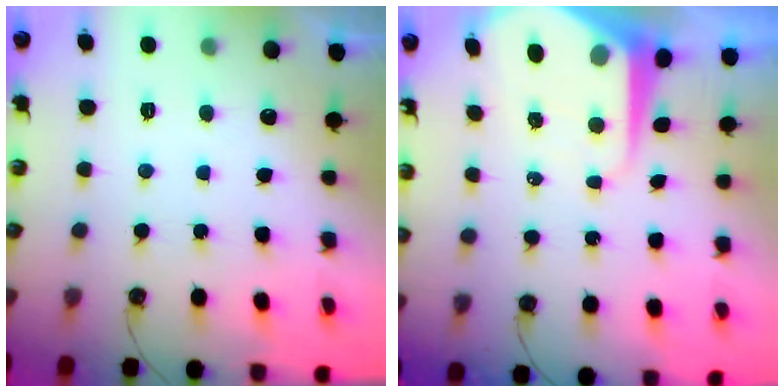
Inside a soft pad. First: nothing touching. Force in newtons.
{"total": 10.5, "press": 10.4, "slide": 1.0}